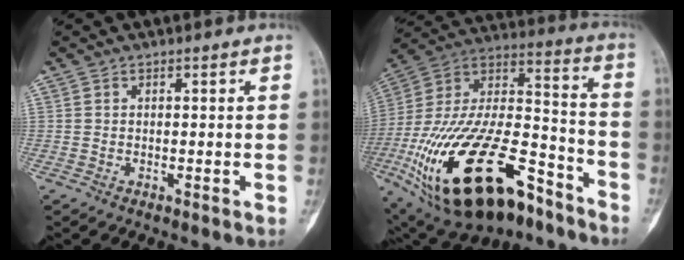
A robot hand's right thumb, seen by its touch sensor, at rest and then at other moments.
{"total": 34.7, "force": [-17.7, 16.1, 25.1], "torque": [-0.507, 0.051, -0.295]}